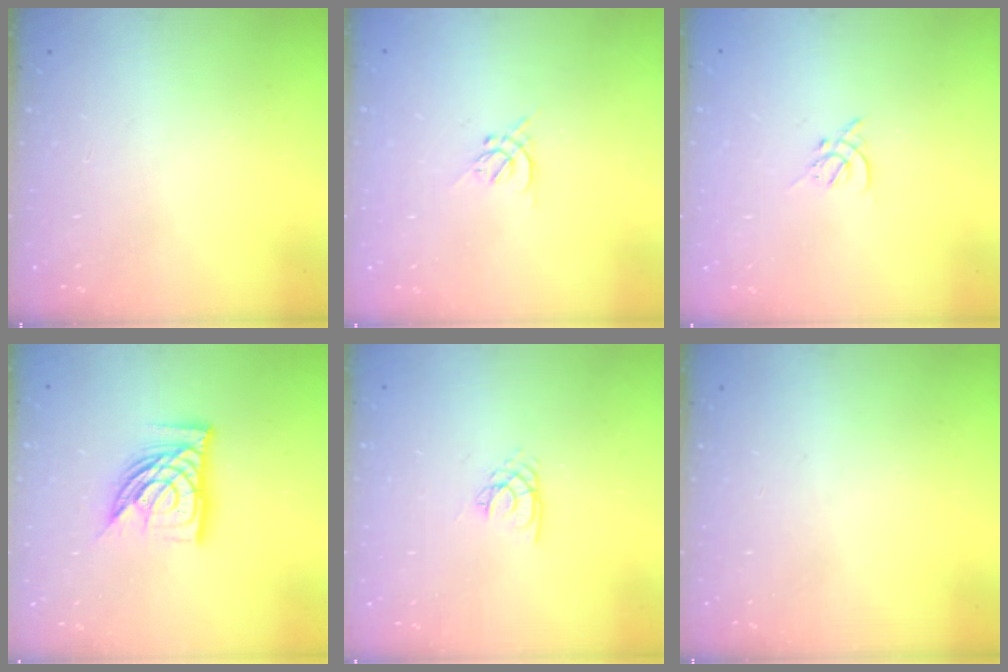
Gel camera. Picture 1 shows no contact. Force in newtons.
{"total": 1.3, "press": 1.2, "slide": 0.5}
{"total": 2.7, "press": 2.6, "slide": 0.7}
{"total": 14.0, "press": 13.9, "slide": 1.6}
{"total": 1.8, "press": 1.8, "slide": 0.2}
{"total": 0.0}